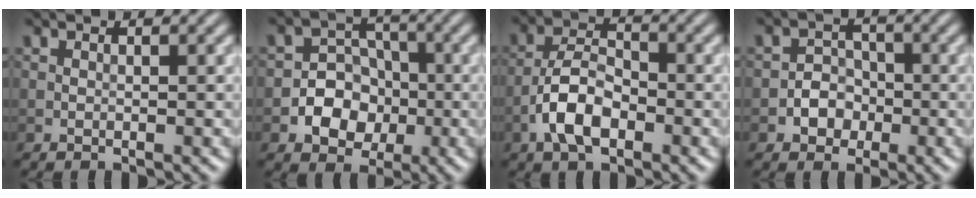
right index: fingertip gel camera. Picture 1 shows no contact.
{"total": 5.0, "force": [-1.4, 4.2, 2.4], "torque": [-0.004, 0.001, -0.043]}
{"total": 5.0, "force": [-2.3, 2.5, 3.7], "torque": [-0.064, 0.007, -0.049]}
{"total": 2.5, "force": [-0.9, 2.2, 0.9], "torque": [-0.001, 0.004, -0.023]}